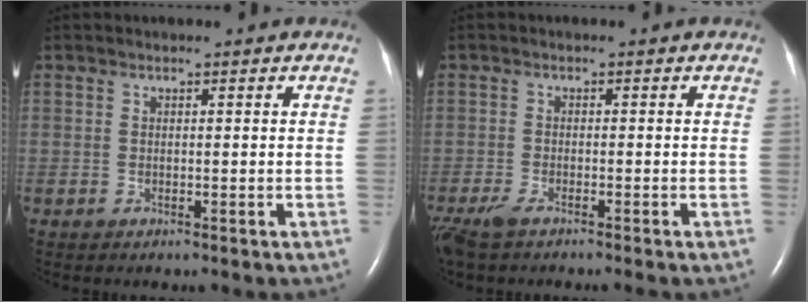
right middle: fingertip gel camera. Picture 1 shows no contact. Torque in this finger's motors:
{"motor_torque": [0.65, -0.64, 0.13, 0.07]}